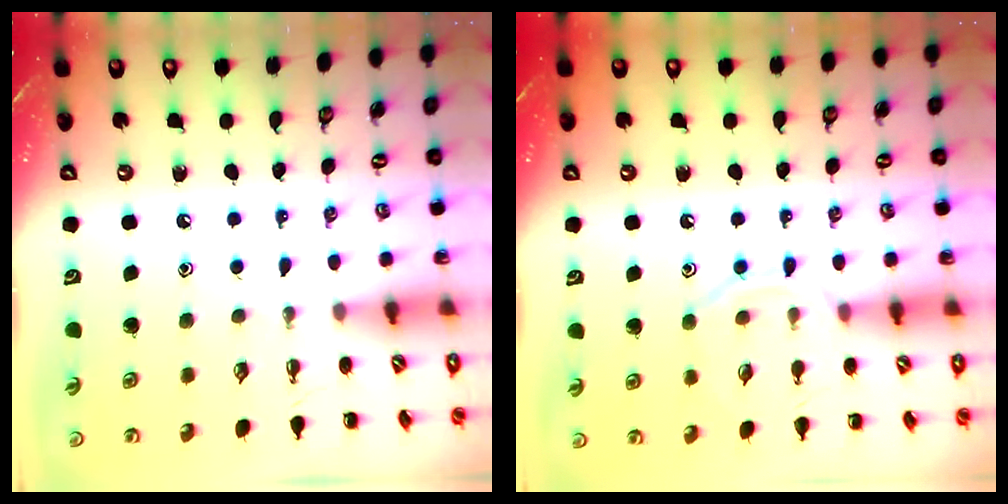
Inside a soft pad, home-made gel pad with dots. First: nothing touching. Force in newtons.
{"total": 7.9, "press": 7.8, "slide": 1.0}